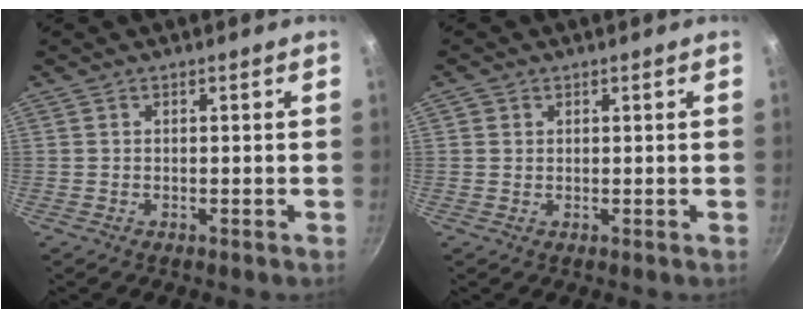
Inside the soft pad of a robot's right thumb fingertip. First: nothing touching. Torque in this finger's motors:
{"motor_torque": [-0.15, -0.05, -0.20, 0.20, 0.07]}